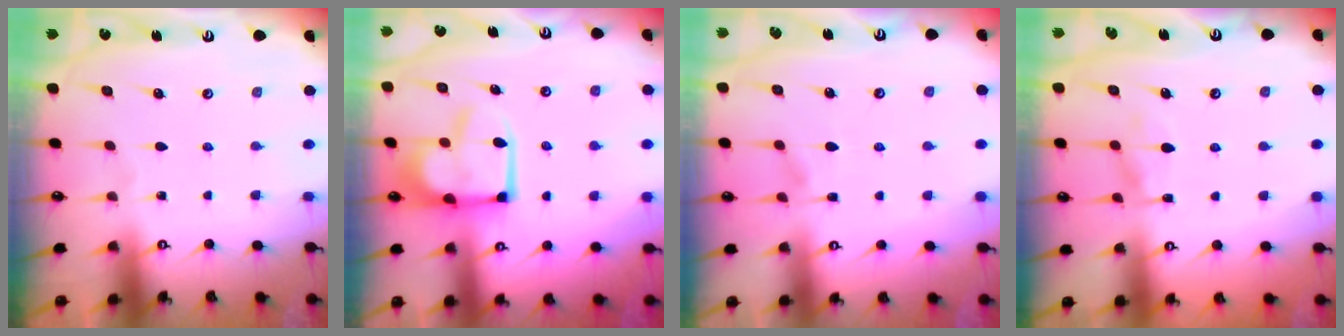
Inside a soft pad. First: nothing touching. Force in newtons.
{"total": 9.3, "press": 9.3, "slide": 1.0}
{"total": 1.6, "press": 1.1, "slide": 1.2}
{"total": 6.5, "press": 6.5, "slide": 1.0}